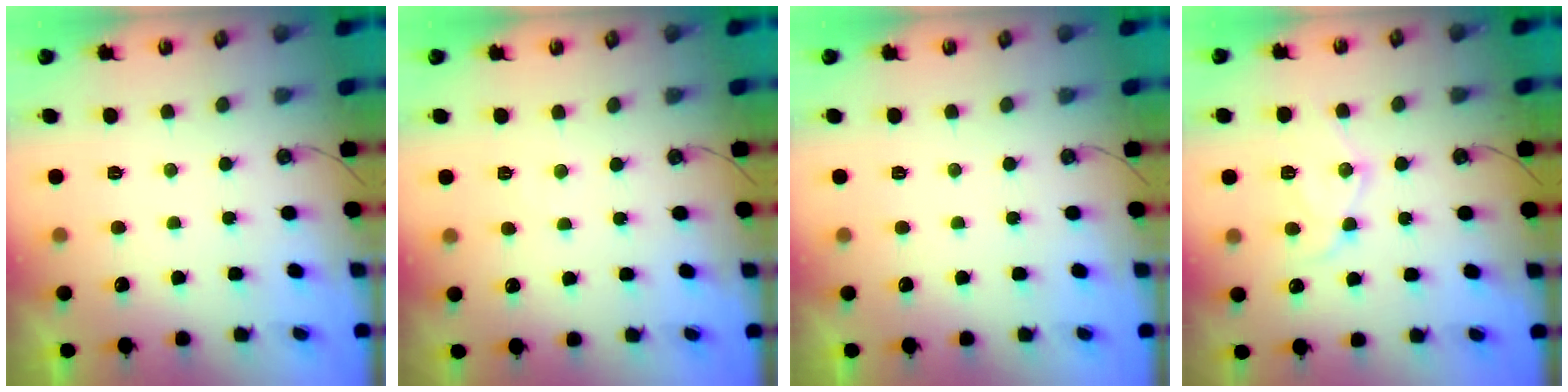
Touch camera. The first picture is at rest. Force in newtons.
{"total": 3.1, "press": 3.1, "slide": 0.5}
{"total": 0.0}
{"total": 12.4, "press": 12.3, "slide": 1.0}